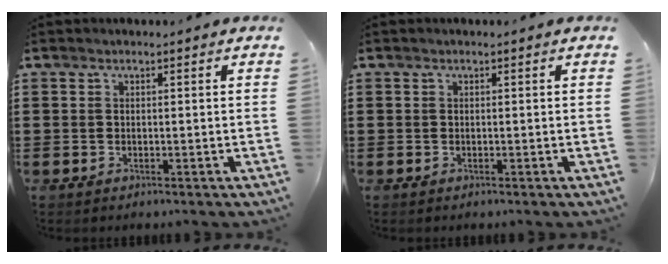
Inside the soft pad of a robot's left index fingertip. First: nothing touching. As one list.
[{"total": 0.0}]